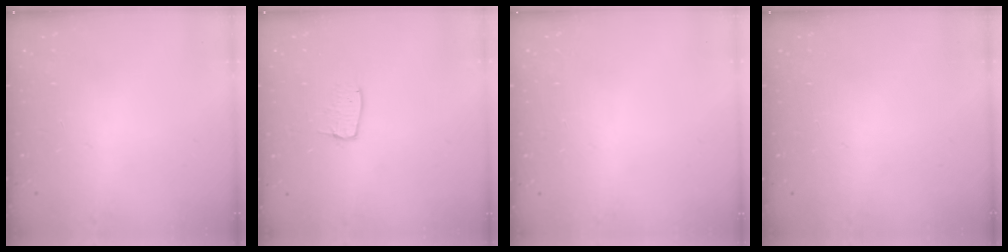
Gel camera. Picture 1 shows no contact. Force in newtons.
{"total": 3.8, "press": 3.8, "slide": 0.3}
{"total": 0.0}
{"total": 0.0}